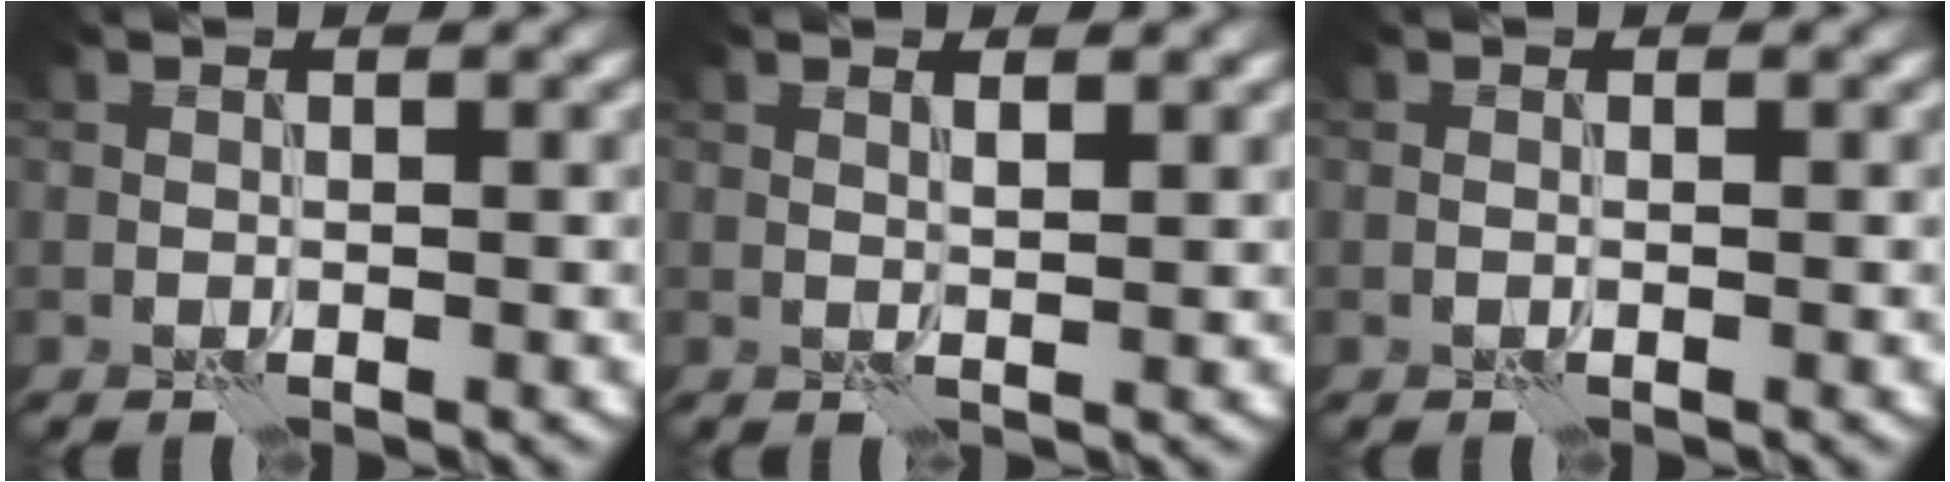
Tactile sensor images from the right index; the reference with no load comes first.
{"total": 1.1, "force": [0.6, 0.0, 0.9], "torque": [-0.013, -0.004, 0.012]}
{"total": 0.0}